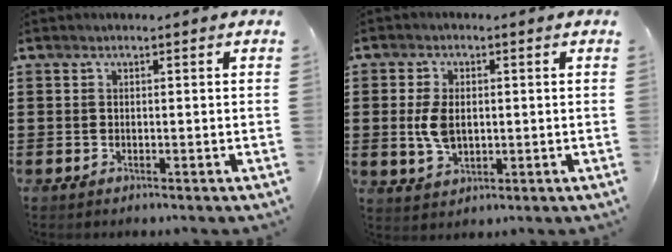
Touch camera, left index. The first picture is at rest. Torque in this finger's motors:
{"motor_torque": [0.64, 0.34, 0.26, 0.06]}